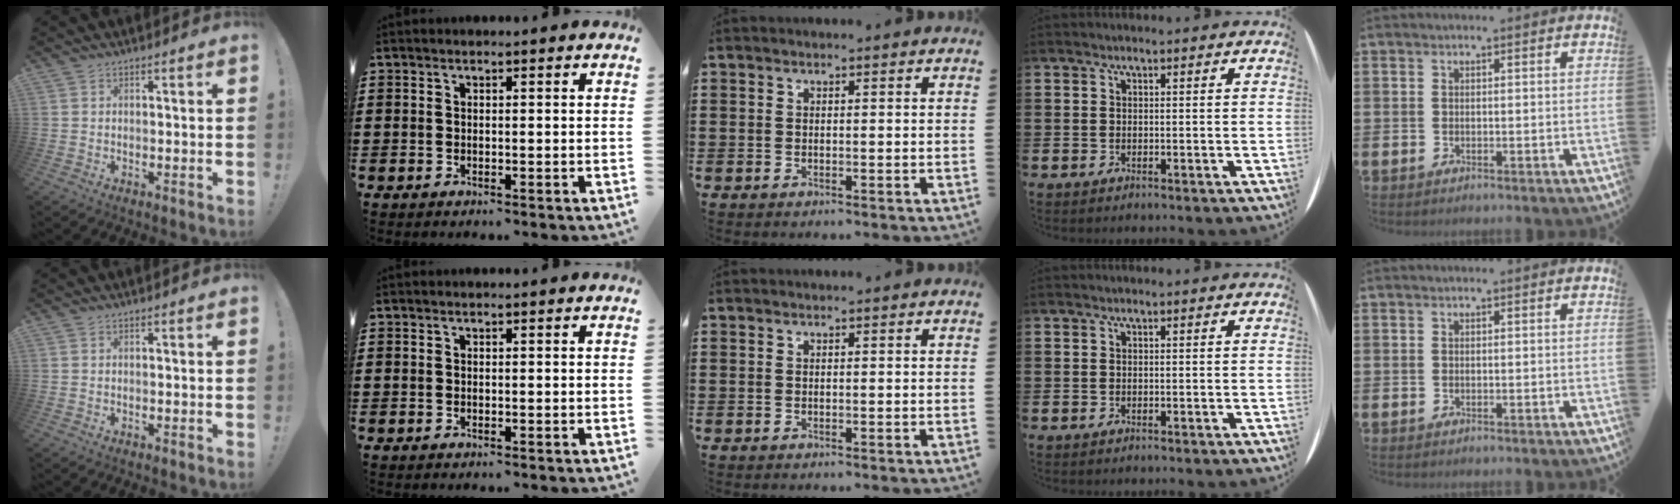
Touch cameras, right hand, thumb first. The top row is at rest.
{}